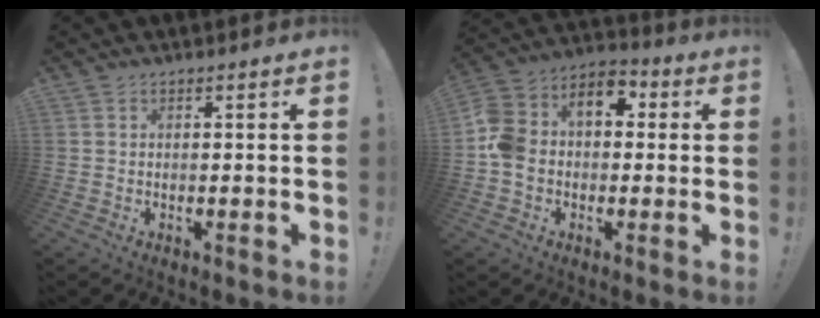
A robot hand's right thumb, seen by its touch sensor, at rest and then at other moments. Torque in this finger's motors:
{"motor_torque": [1.97, 1.63, 1.31, -0.25, 0.11]}